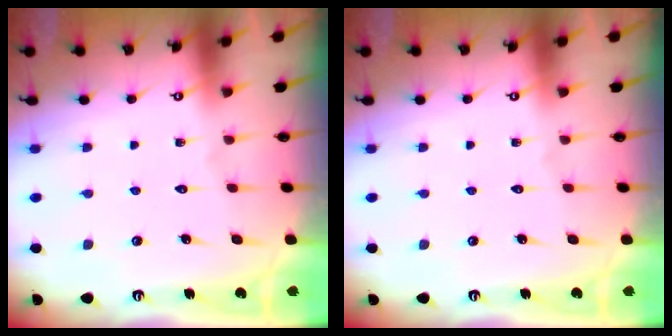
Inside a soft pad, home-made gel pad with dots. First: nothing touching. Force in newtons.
{"total": 0.0}